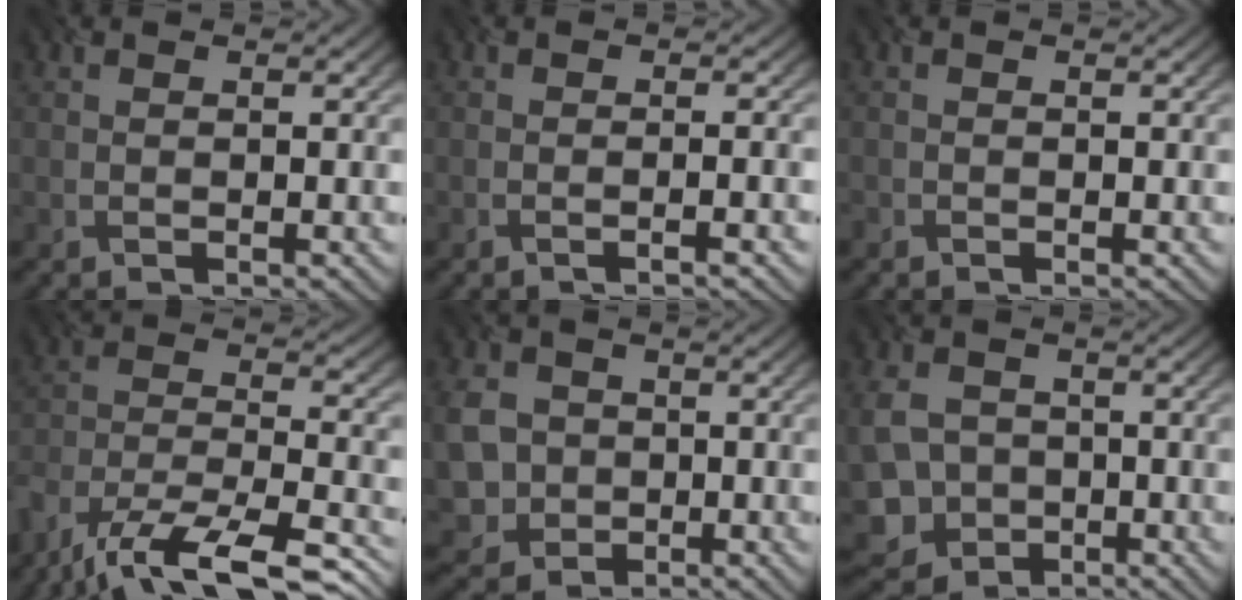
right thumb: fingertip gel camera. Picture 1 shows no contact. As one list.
[{"total": 1.9, "force": [-0.9, 0.3, 1.7], "torque": [-0.023, 0.011, -0.027]}, {"total": 0.6, "force": [-0.6, 0.1, 0.0], "torque": [0.000, -0.003, -0.013]}, {"total": 16.6, "force": [-13.7, 5.2, 7.9], "torque": [-0.161, -0.028, -0.212]}, {"total": 5.6, "force": [-0.4, 5.1, 2.3], "torque": [-0.076, -0.014, -0.013]}, {"total": 7.1, "force": [-1.4, 6.0, 3.6], "torque": [-0.108, -0.023, -0.031]}]